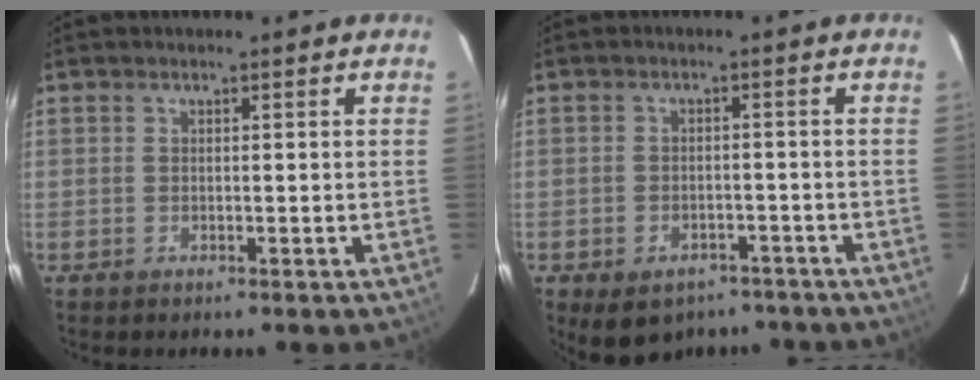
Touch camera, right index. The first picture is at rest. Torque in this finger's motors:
{"motor_torque": [1.10, -1.04, 0.36, 0.04]}